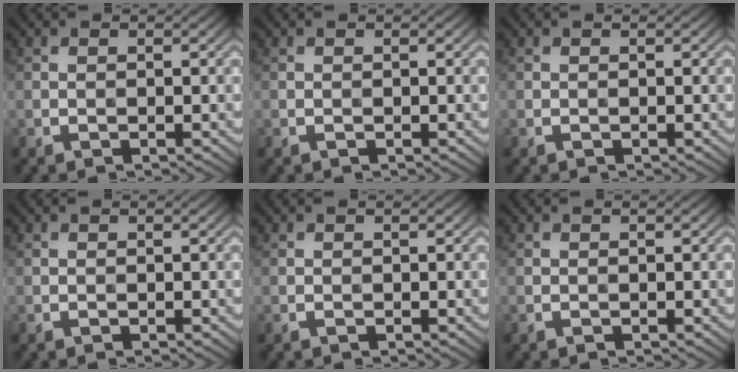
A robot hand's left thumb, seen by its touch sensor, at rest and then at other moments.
{"total": 0.0}
{"total": 0.0}
{"total": 0.0}
{"total": 0.0}
{"total": 0.0}